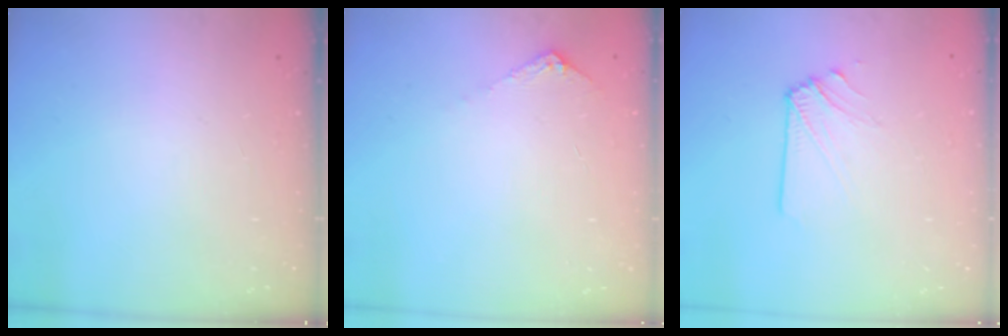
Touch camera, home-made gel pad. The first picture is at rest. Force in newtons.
{"total": 5.8, "press": 5.8, "slide": 0.8}
{"total": 2.9, "press": 2.8, "slide": 0.5}